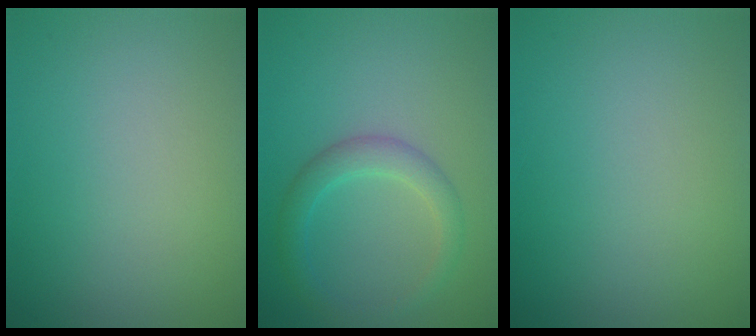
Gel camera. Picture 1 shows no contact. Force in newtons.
{"total": 2.7, "press": 2.7, "slide": 0.1}
{"total": 0.0}